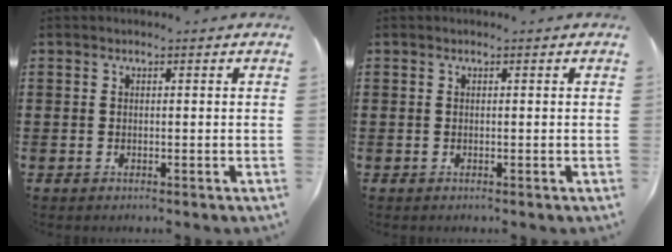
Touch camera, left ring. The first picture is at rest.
{"total": 0.0}